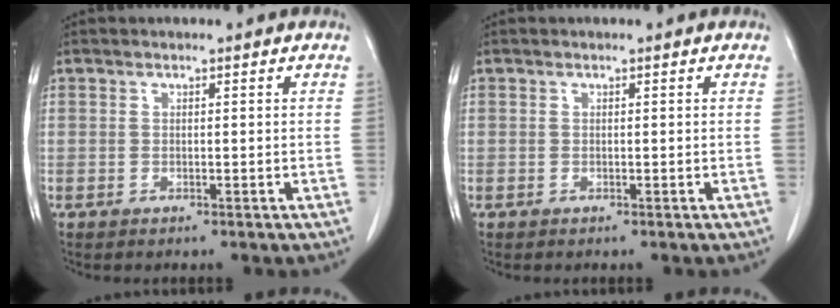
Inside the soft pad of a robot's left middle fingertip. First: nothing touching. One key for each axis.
{"total": 0.0}